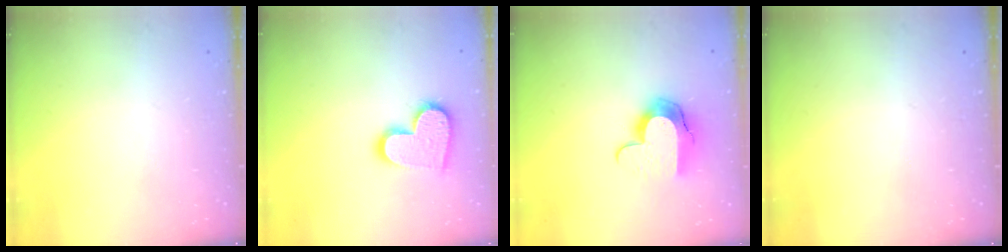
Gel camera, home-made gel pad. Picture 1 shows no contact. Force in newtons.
{"total": 13.8, "press": 13.8, "slide": 1.1}
{"total": 10.8, "press": 10.7, "slide": 0.7}
{"total": 0.0}